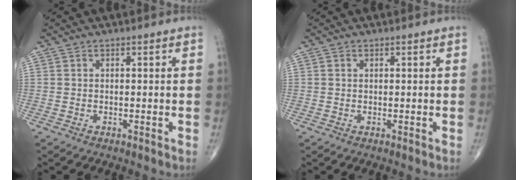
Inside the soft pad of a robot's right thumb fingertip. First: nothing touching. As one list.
[{"total": 0.5, "force": [0.2, 0.4, 0.2], "torque": [-0.004, -0.001, 0.004]}]